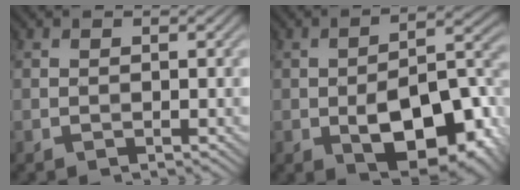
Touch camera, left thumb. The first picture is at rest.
{"total": 14.9, "force": [-5.6, 7.4, 11.7], "torque": [-0.161, -0.015, -0.083]}